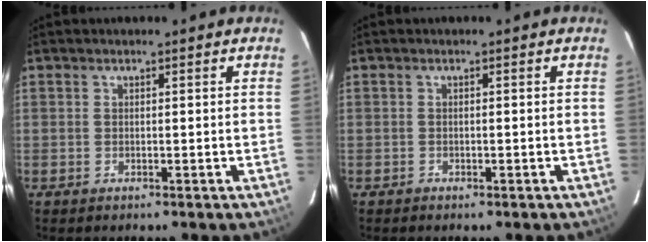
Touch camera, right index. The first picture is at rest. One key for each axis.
{"total": 0.8, "fx": -0.7, "fy": 0.3, "fz": 0.3, "tx": -0.010, "ty": 0.002, "tz": -0.010}